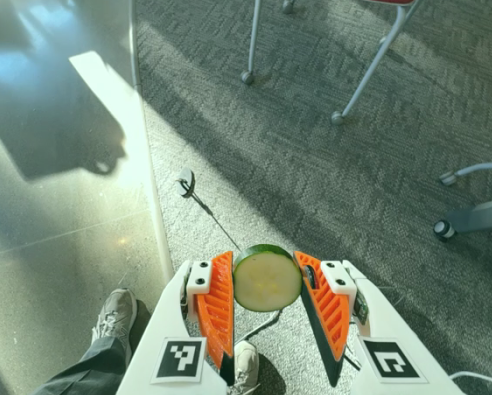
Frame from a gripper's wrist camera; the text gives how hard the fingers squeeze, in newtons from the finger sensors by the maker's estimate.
{"total": 8.0, "left": 7.9, "right": 8.1}